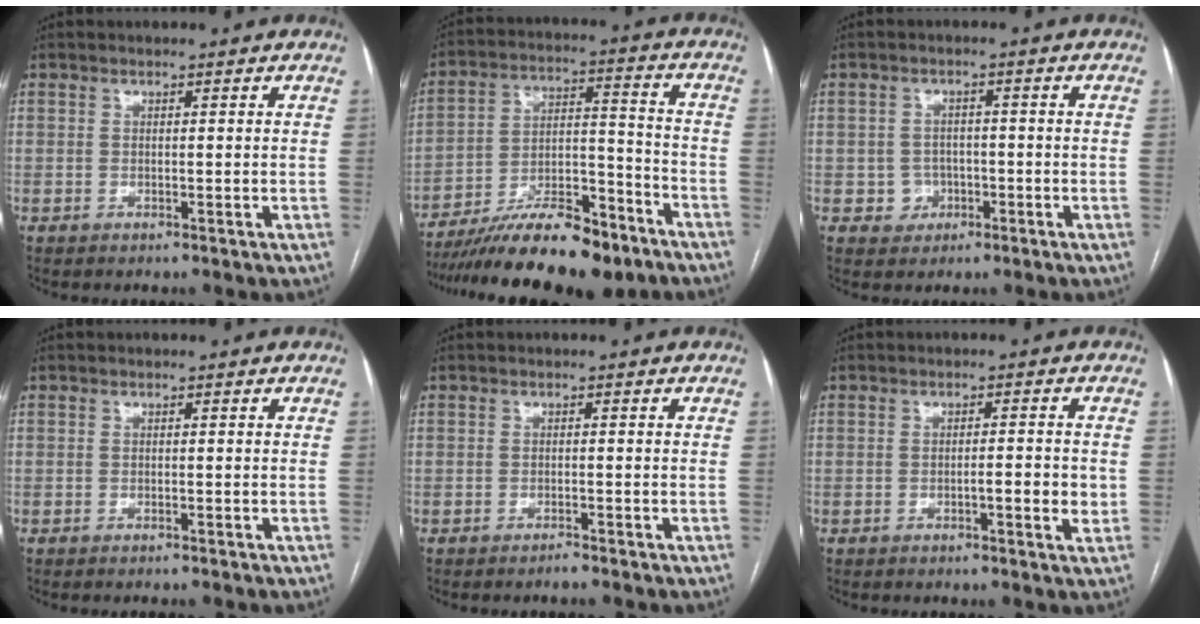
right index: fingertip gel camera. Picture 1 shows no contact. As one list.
[{"total": 18.5, "force": [-14.6, 4.4, 10.5], "torque": [-0.160, 0.015, -0.245]}, {"total": 3.3, "force": [-1.1, 3.1, 0.4], "torque": [0.005, 0.011, -0.012]}, {"total": 1.0, "force": [-0.9, 0.1, 0.4], "torque": [-0.009, -0.002, -0.011]}, {"total": 1.2, "force": [-1.1, 0.0, 0.5], "torque": [-0.010, -0.001, -0.018]}, {"total": 3.6, "force": [-0.9, 0.6, 3.5], "torque": [-0.053, 0.001, -0.012]}]